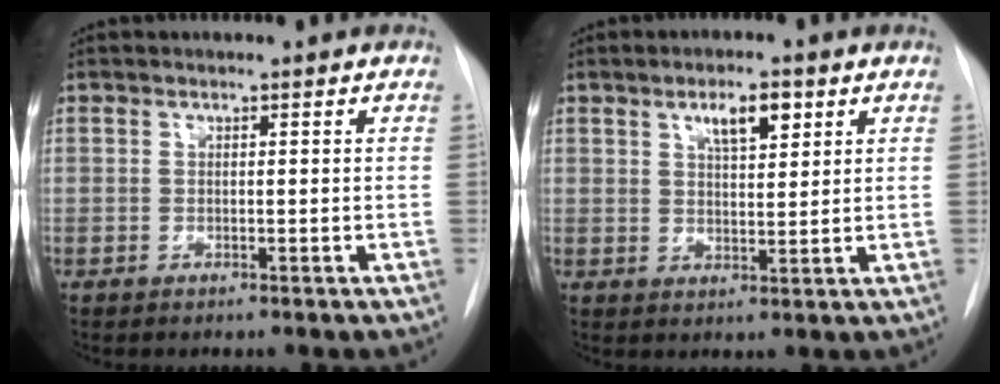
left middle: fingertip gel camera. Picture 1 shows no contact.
{"total": 5.1, "force": [2.7, 1.7, 4.0], "torque": [-0.066, 0.001, 0.045]}